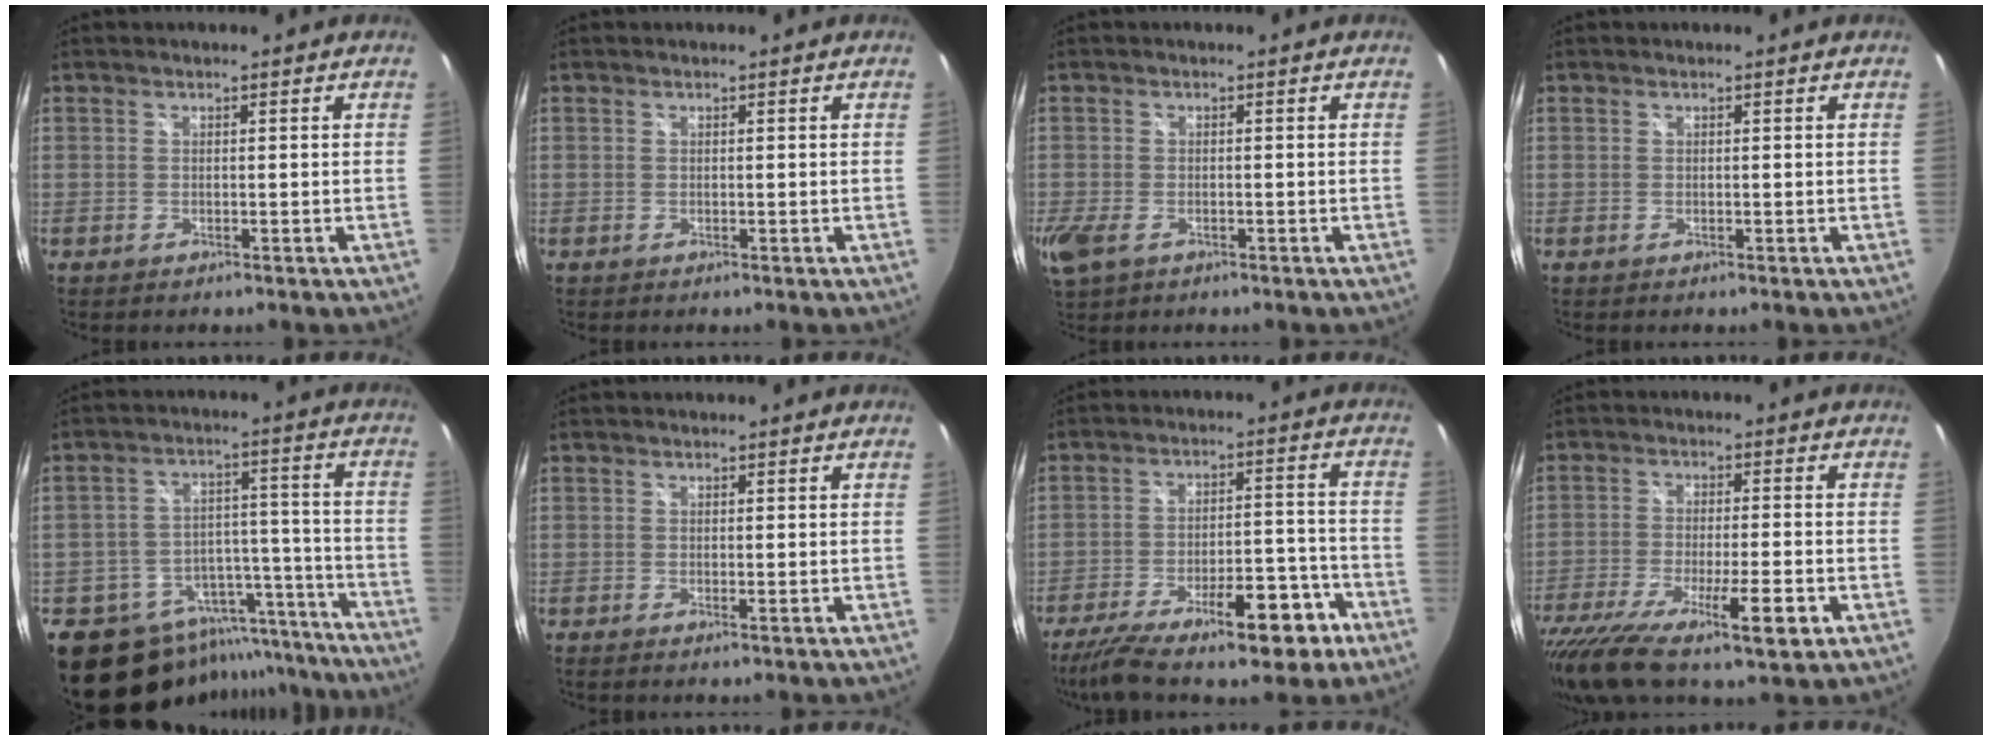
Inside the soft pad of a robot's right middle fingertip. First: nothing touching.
{"total": 0.0}
{"total": 6.5, "force": [-3.1, 3.9, 4.2], "torque": [-0.103, -0.021, -0.057]}
{"total": 0.0}
{"total": 17.7, "force": [-15.1, 8.3, 4.1], "torque": [-0.078, 0.048, -0.205]}
{"total": 0.6, "force": [-0.3, -0.1, 0.5], "torque": [-0.008, -0.001, -0.007]}
{"total": 16.6, "force": [-11.5, 5.1, 10.8], "torque": [-0.186, 0.001, -0.166]}
{"total": 18.4, "force": [-11.0, 4.6, 14.0], "torque": [-0.273, -0.070, -0.185]}